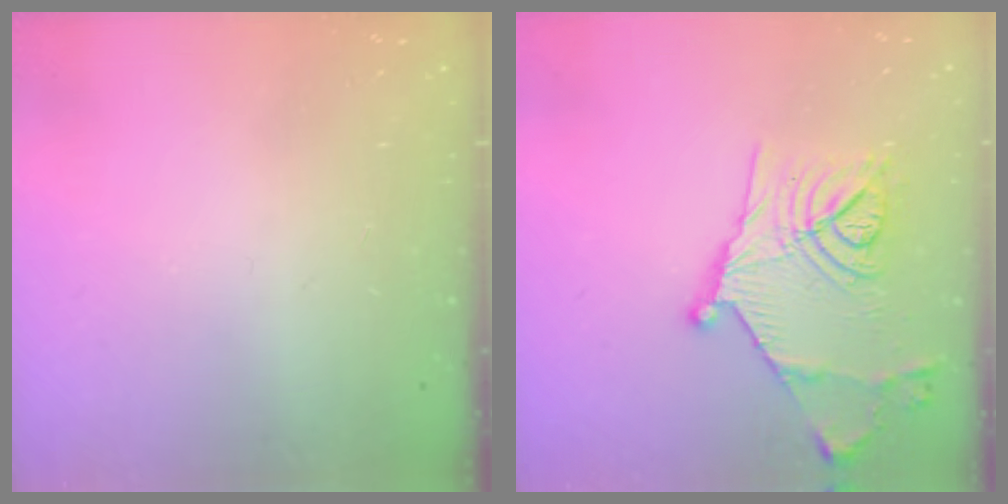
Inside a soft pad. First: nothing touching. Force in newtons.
{"total": 17.2, "press": 17.1, "slide": 1.9}